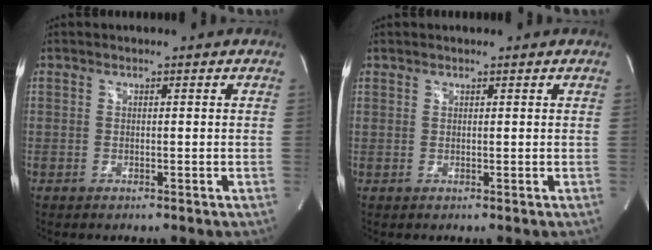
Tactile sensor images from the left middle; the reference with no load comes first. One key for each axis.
{"total": 0.6, "fx": 0.4, "fy": 0.4, "fz": 0.0, "tx": -0.001, "ty": 0.003, "tz": 0.007}